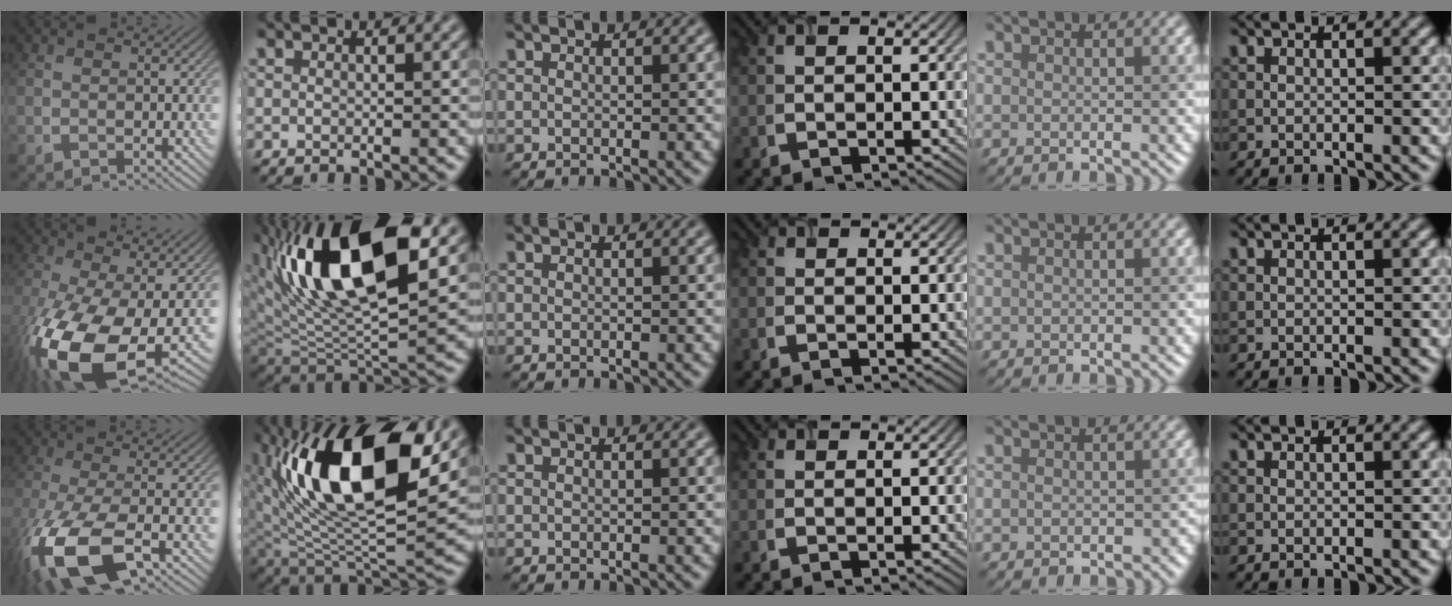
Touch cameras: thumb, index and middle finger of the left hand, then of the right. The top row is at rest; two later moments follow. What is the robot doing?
{"motion": "extract", "object": "airpods case & airpods"}